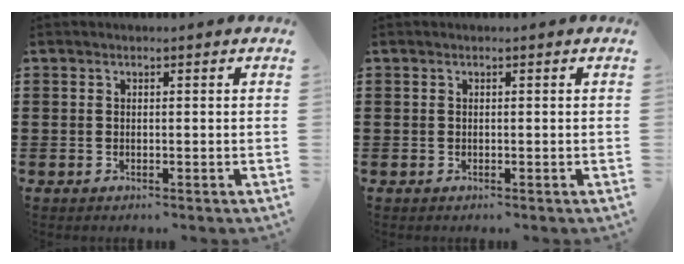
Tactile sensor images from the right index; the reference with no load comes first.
{"total": 0.0}